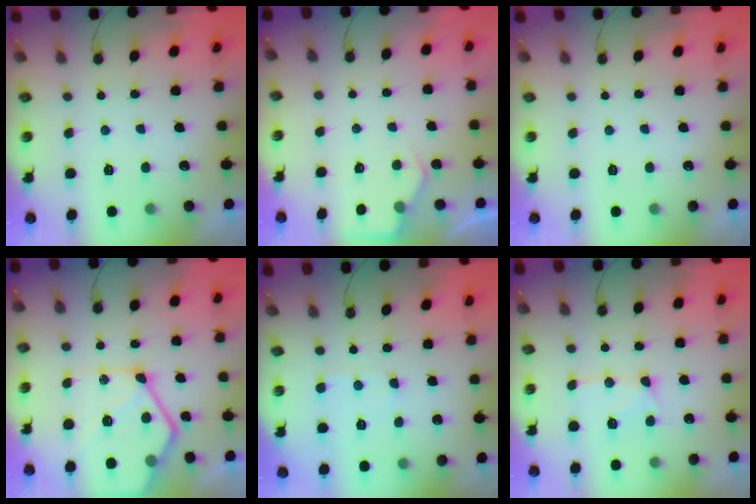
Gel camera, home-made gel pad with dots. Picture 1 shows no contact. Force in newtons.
{"total": 4.2, "press": 4.2, "slide": 0.4}
{"total": 0.0}
{"total": 19.8, "press": 19.6, "slide": 2.4}
{"total": 2.5, "press": 2.5, "slide": 0.4}
{"total": 13.0, "press": 12.9, "slide": 1.1}